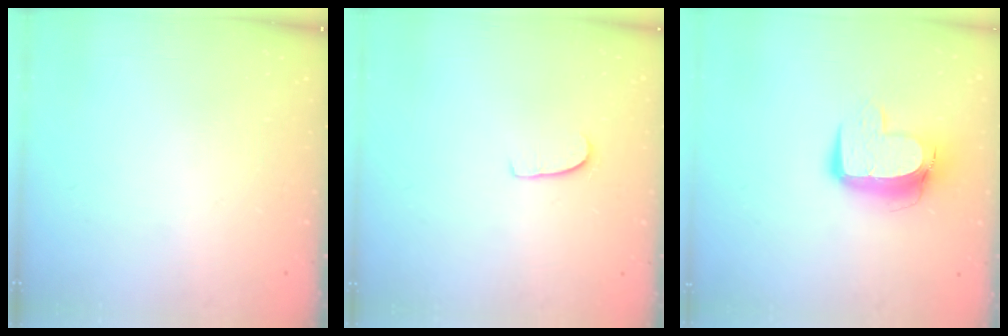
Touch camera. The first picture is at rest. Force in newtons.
{"total": 5.1, "press": 5.1, "slide": 0.4}
{"total": 11.0, "press": 10.9, "slide": 1.1}